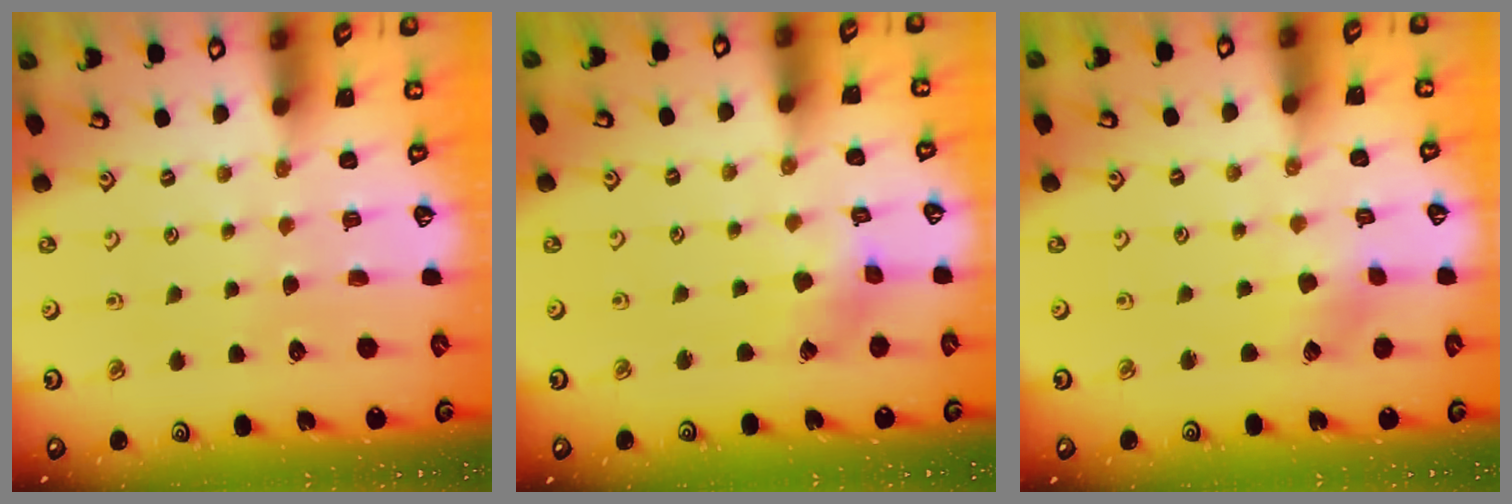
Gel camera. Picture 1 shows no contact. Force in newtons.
{"total": 2.4, "press": 2.4, "slide": 0.5}
{"total": 3.0, "press": 3.0, "slide": 0.4}